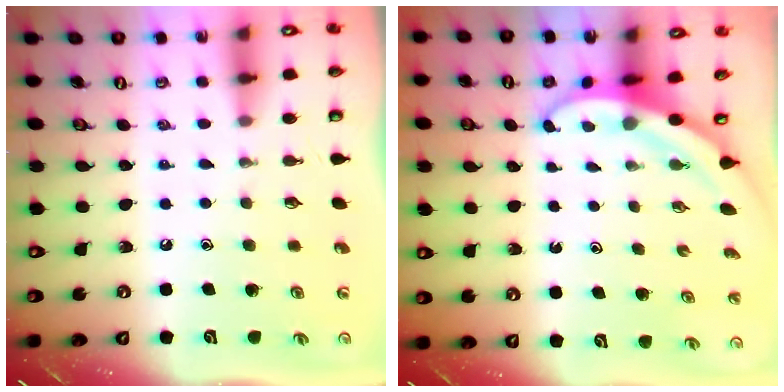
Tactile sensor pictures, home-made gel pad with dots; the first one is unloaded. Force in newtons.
{"total": 3.3, "press": 3.3, "slide": 0.1}